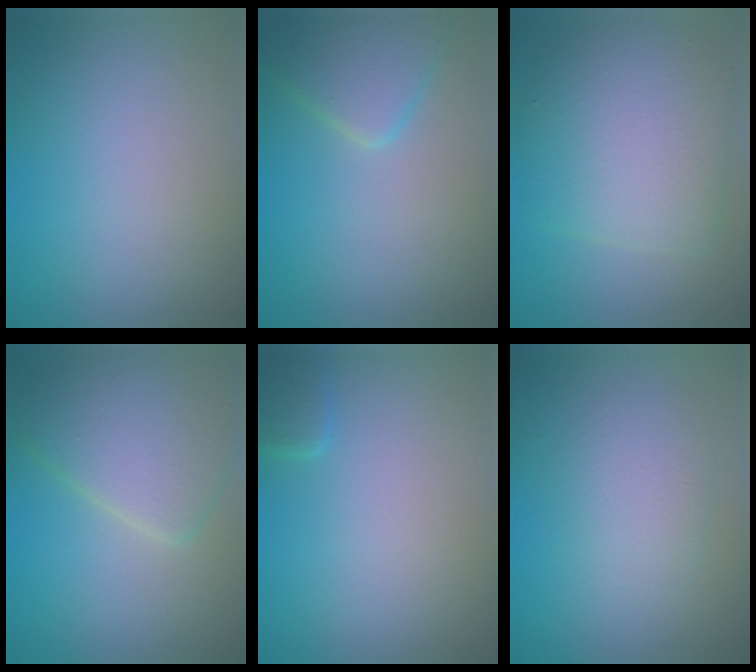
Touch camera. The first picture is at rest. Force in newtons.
{"total": 3.6, "press": 3.6, "slide": 0.3}
{"total": 7.5, "press": 7.5, "slide": 0.1}
{"total": 5.8, "press": 5.8, "slide": 0.4}
{"total": 1.5, "press": 1.5, "slide": 0.1}
{"total": 2.9, "press": 2.9, "slide": 0.1}